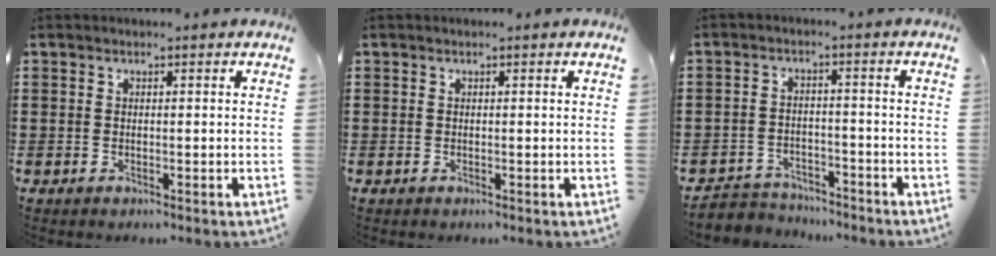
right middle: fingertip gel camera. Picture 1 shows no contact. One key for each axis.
{"total": 0.0}
{"total": 3.7, "fx": -3.5, "fy": 0.9, "fz": -0.3, "tx": -0.006, "ty": 0.000, "tz": -0.076}